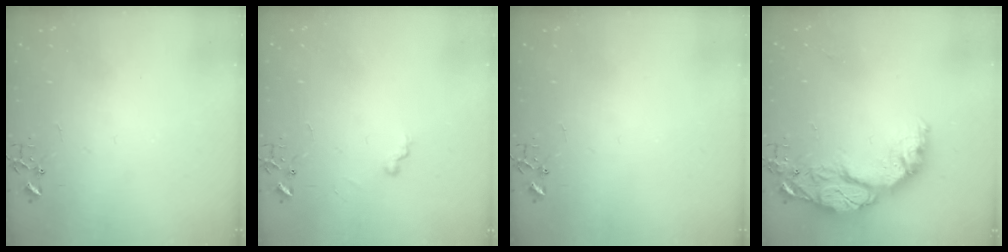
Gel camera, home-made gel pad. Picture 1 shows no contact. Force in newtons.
{"total": 4.6, "press": 4.6, "slide": 0.5}
{"total": 0.0}
{"total": 18.6, "press": 18.5, "slide": 1.4}